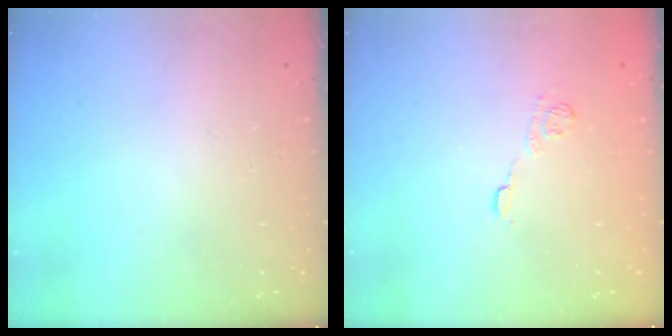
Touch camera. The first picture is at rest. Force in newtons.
{"total": 9.2, "press": 9.2, "slide": 1.0}